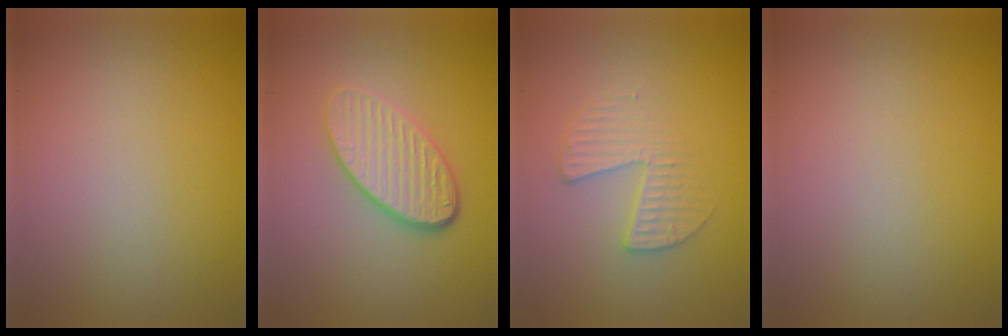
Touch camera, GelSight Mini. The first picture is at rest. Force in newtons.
{"total": 4.2, "press": 3.4, "slide": 2.6}
{"total": 2.7, "press": 2.7, "slide": 0.3}
{"total": 0.0}